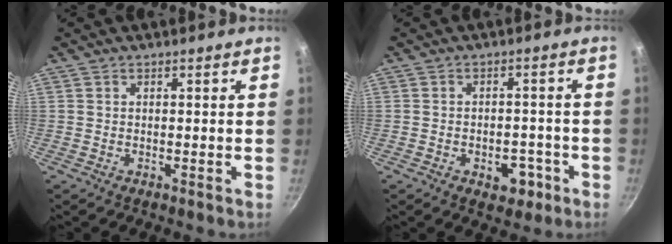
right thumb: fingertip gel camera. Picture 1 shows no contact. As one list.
[{"total": 5.6, "force": [-2.5, 3.7, 3.4], "torque": [-0.021, 0.017, -0.028]}]